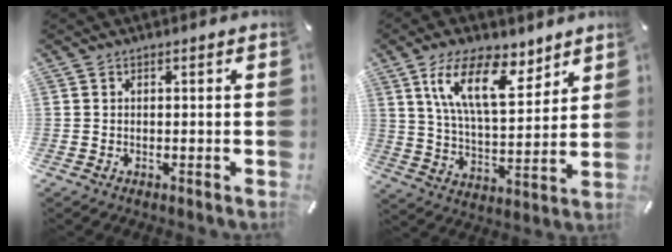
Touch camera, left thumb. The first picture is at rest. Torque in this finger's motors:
{"motor_torque": [0.58, 0.45, 1.75, -1.03, 0.48]}